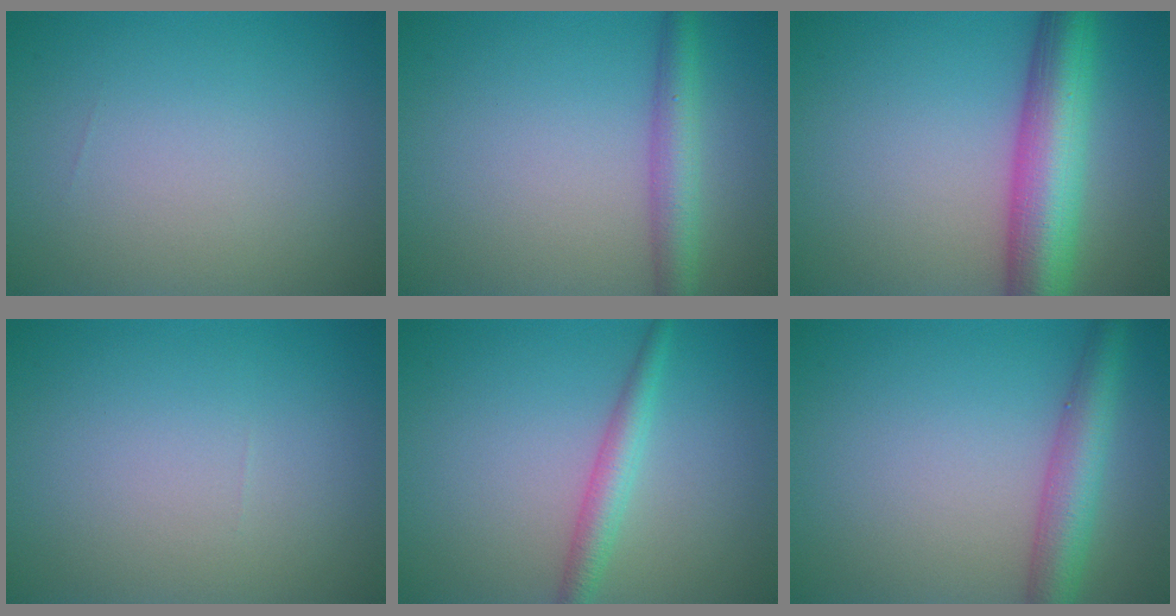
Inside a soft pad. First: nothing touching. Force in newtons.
{"total": 3.4, "press": 3.4, "slide": 0.2}
{"total": 8.7, "press": 8.7, "slide": 0.2}
{"total": 0.0}
{"total": 2.5, "press": 2.5, "slide": 0.1}
{"total": 4.6, "press": 4.6, "slide": 0.1}